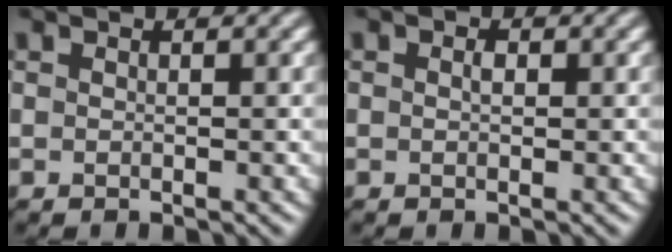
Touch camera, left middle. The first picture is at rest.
{"total": 0.7, "force": [0.2, 0.5, 0.5], "torque": [-0.007, 0.001, 0.002]}